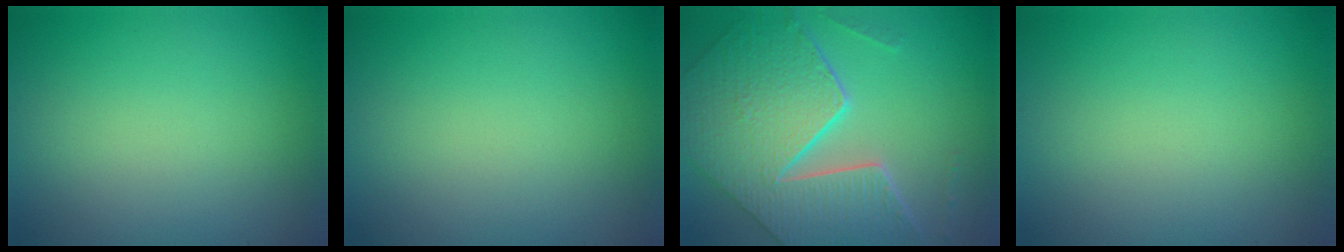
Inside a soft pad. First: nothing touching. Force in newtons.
{"total": 0.0}
{"total": 9.6, "press": 7.1, "slide": 6.5}
{"total": 0.0}